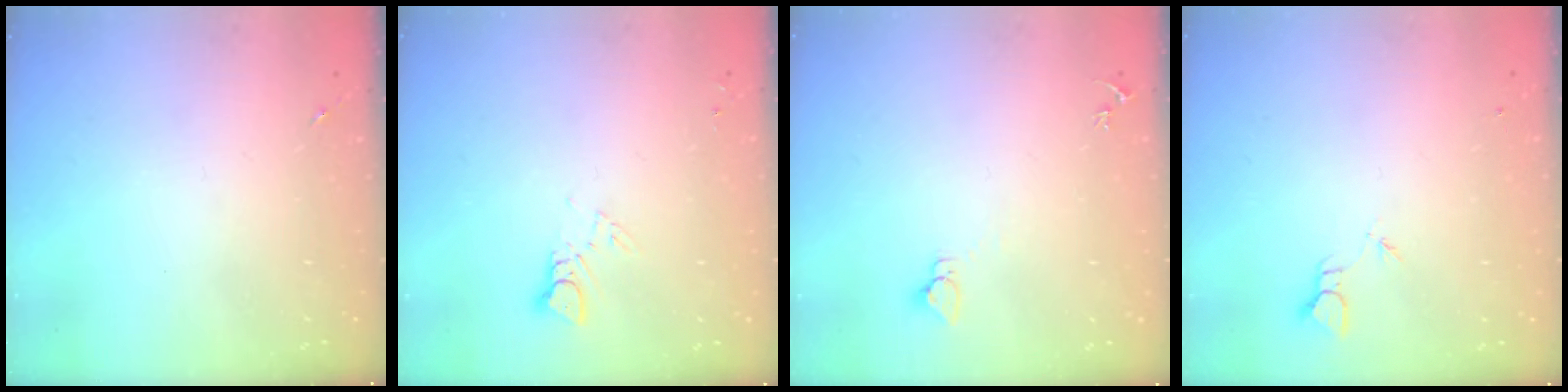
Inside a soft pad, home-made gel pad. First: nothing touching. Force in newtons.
{"total": 3.2, "press": 3.2, "slide": 0.0}
{"total": 2.8, "press": 2.8, "slide": 0.2}
{"total": 1.9, "press": 1.9, "slide": 0.1}